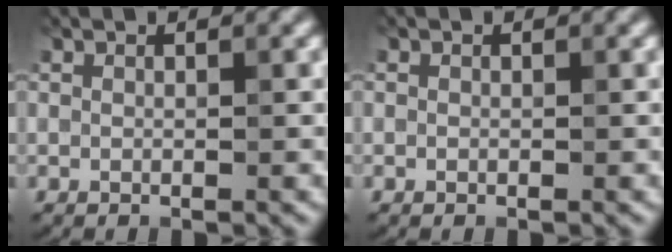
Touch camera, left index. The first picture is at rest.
{"total": 0.0}